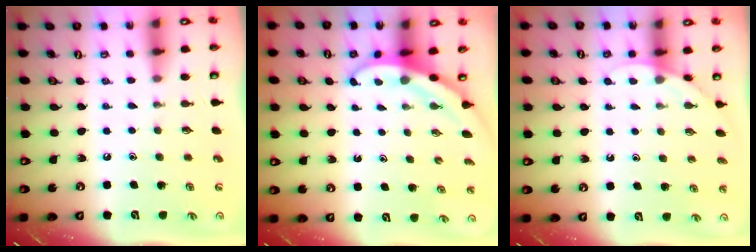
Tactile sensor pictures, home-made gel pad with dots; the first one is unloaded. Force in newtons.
{"total": 3.0, "press": 3.0, "slide": 0.2}
{"total": 3.6, "press": 3.6, "slide": 0.1}